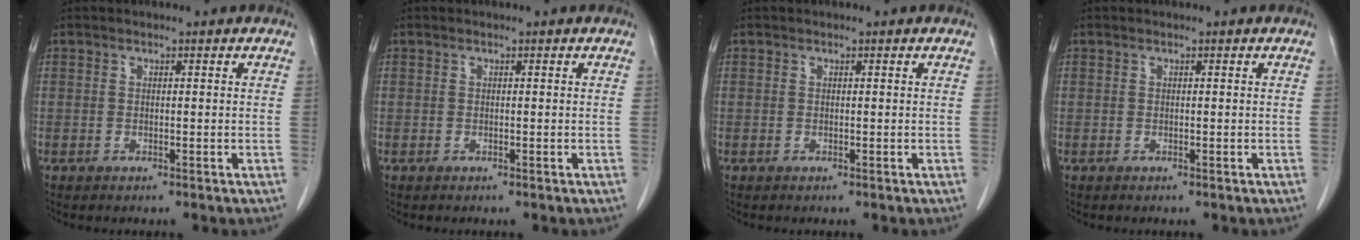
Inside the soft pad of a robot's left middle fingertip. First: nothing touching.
{"total": 0.0}
{"total": 0.0}
{"total": 0.0}